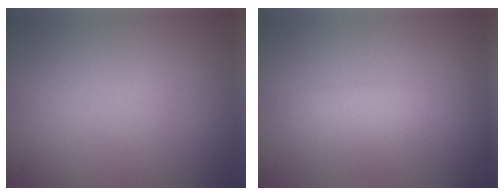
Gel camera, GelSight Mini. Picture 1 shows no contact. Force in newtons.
{"total": 2.4, "press": 2.4, "slide": 0.0}